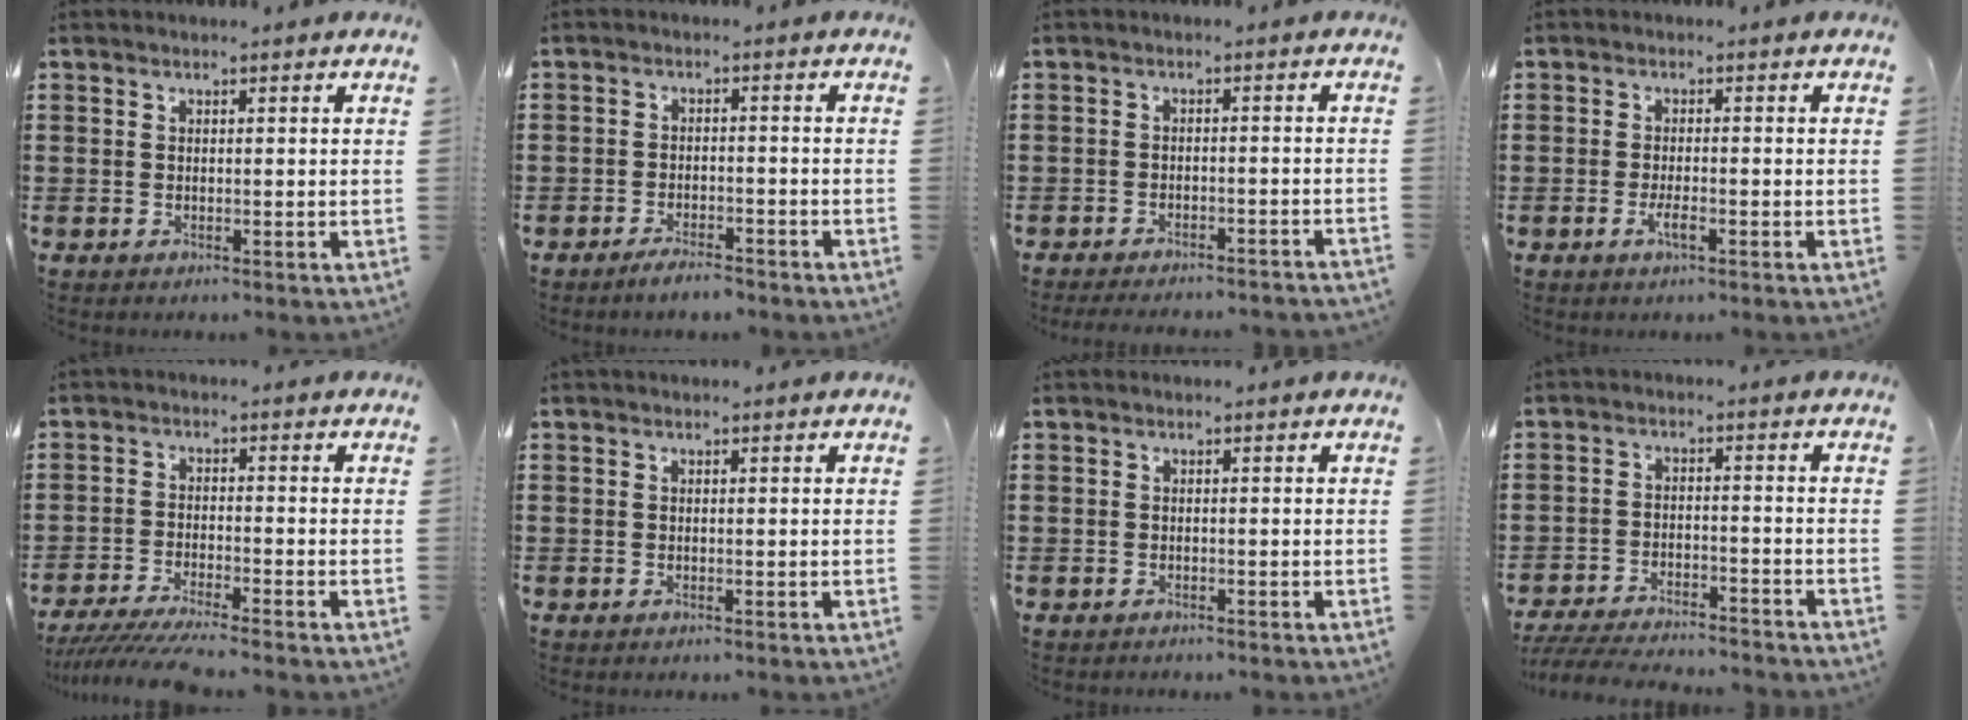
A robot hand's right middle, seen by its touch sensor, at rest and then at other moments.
{"total": 2.8, "force": [-2.7, 0.5, 0.5], "torque": [-0.012, 0.002, -0.054]}
{"total": 2.6, "force": [-2.5, -0.1, 0.5], "torque": [-0.009, 0.002, -0.051]}
{"total": 2.4, "force": [-1.0, 0.5, 2.1], "torque": [-0.043, -0.002, -0.021]}
{"total": 4.9, "force": [-4.5, -0.1, 1.9], "torque": [-0.045, -0.018, -0.089]}
{"total": 0.0}
{"total": 0.6, "force": [-0.5, 0.3, -0.1], "torque": [0.003, 0.004, -0.012]}
{"total": 5.4, "force": [-5.2, 0.3, 1.4], "torque": [-0.033, -0.003, -0.105]}